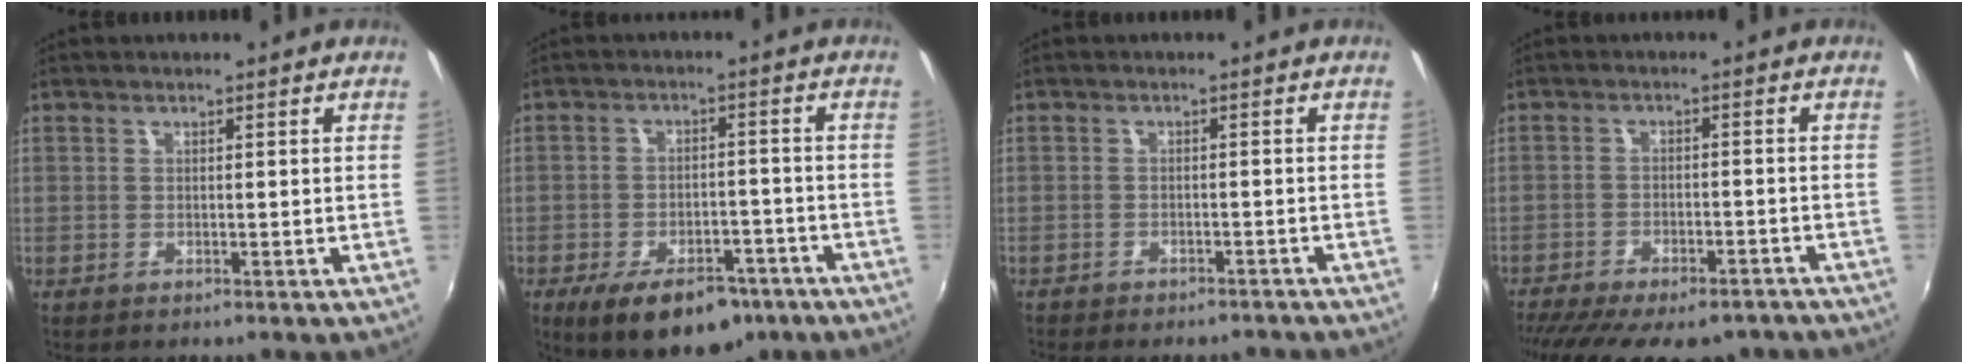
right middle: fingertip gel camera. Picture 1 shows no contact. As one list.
[{"total": 14.3, "force": [-9.3, 6.9, 8.4], "torque": [-0.156, -0.013, -0.129]}, {"total": 8.9, "force": [-7.7, 2.9, 3.4], "torque": [-0.079, -0.017, -0.104]}, {"total": 19.1, "force": [-15.3, 7.0, 9.1], "torque": [-0.187, -0.029, -0.203]}]